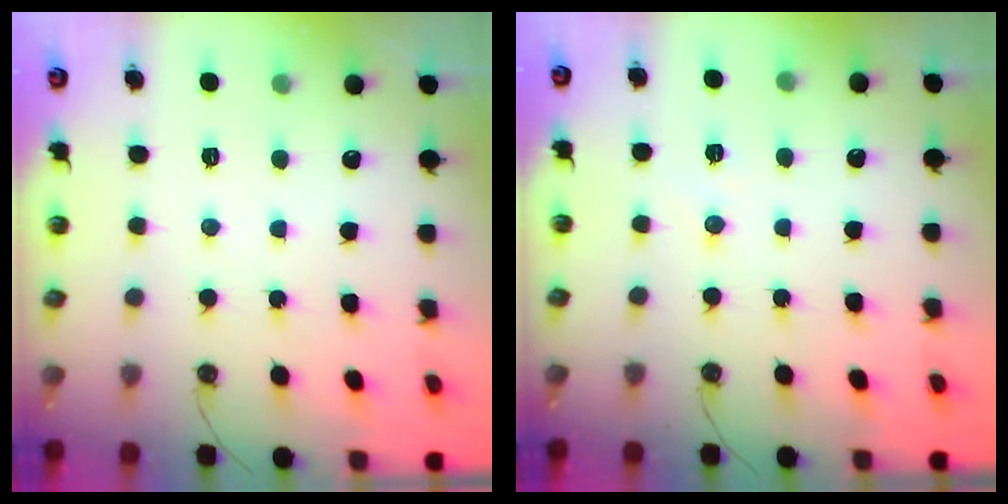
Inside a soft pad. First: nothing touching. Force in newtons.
{"total": 4.6, "press": 4.5, "slide": 1.1}